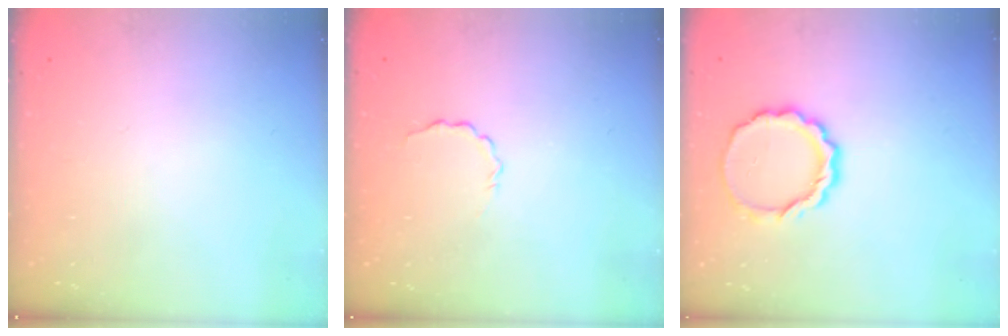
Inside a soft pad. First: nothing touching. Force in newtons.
{"total": 2.9, "press": 2.7, "slide": 0.9}
{"total": 9.6, "press": 9.5, "slide": 1.7}